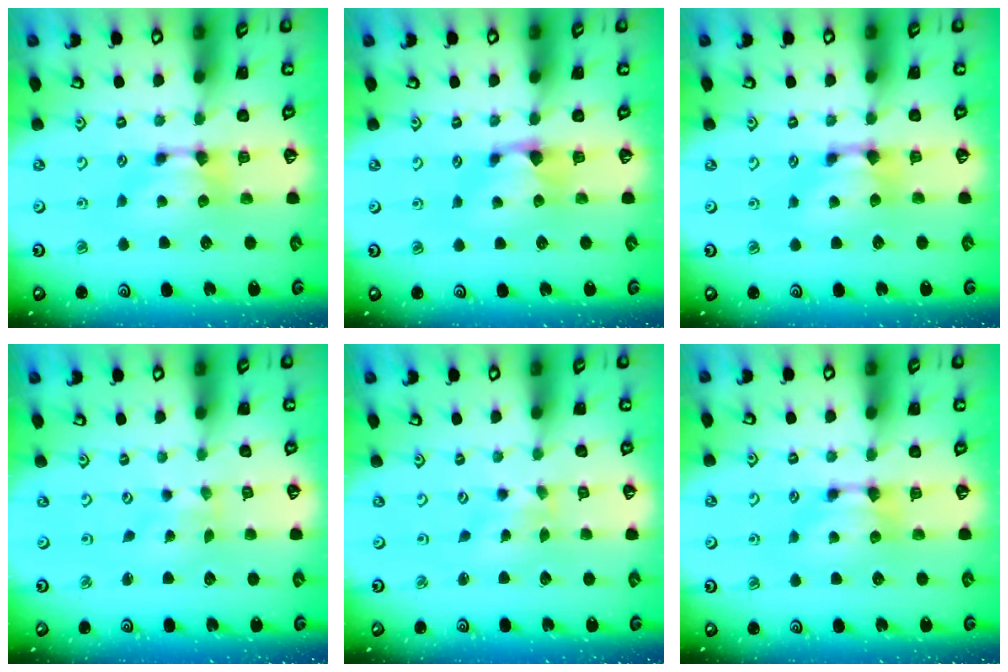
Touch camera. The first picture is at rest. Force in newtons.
{"total": 1.2, "press": 0.7, "slide": 1.0}
{"total": 0.9, "press": 0.5, "slide": 0.8}
{"total": 4.4, "press": 4.3, "slide": 0.9}
{"total": 2.8, "press": 2.6, "slide": 1.0}
{"total": 0.0}